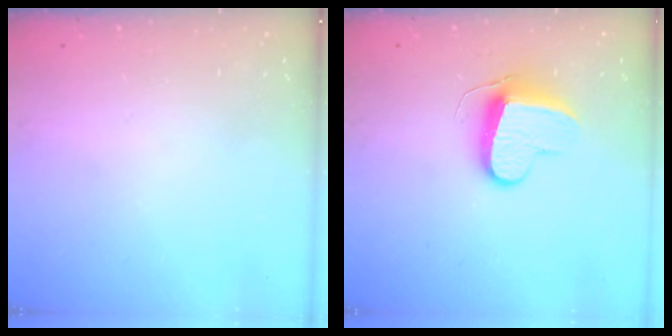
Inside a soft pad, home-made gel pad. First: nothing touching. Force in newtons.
{"total": 9.4, "press": 9.4, "slide": 0.5}